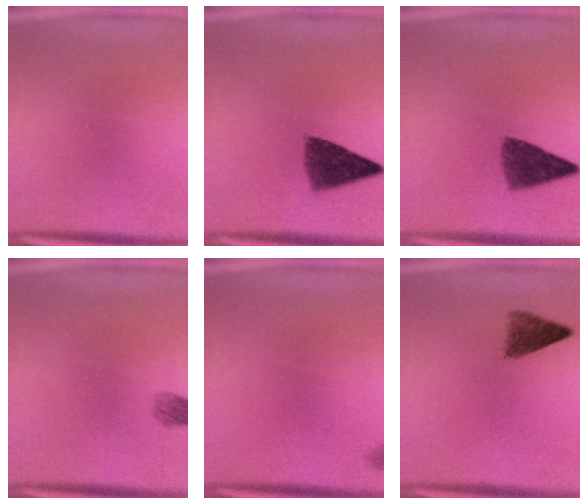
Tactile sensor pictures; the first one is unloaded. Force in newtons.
{"total": 7.2}
{"total": 6.5}
{"total": 2.3}
{"total": 0.6}
{"total": 3.9}